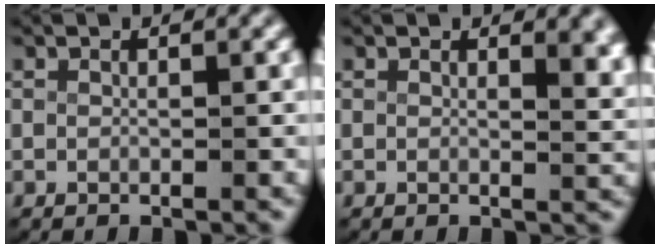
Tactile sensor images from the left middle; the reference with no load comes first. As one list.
[{"total": 1.9, "force": [1.3, 0.4, 1.3], "torque": [-0.012, -0.015, 0.021]}]